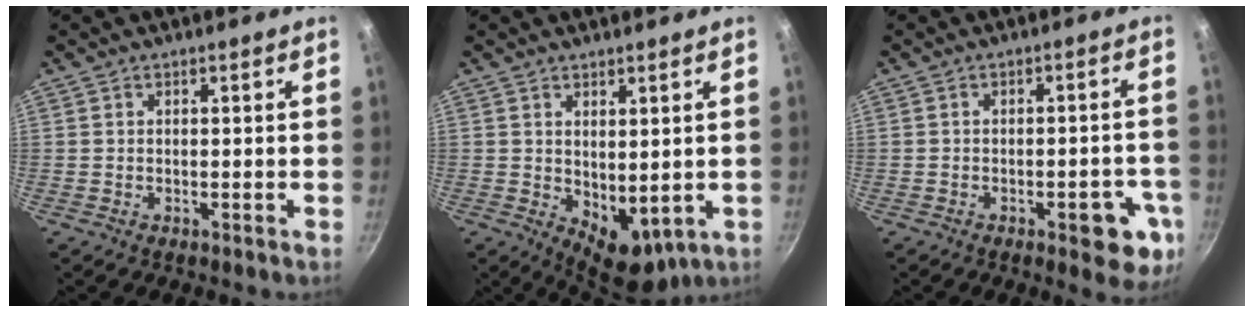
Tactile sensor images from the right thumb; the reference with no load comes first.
{"total": 7.5, "force": [0.8, 4.4, 6.0], "torque": [-0.062, -0.023, 0.031]}
{"total": 9.3, "force": [-3.5, 3.7, 7.8], "torque": [-0.063, 0.014, -0.039]}